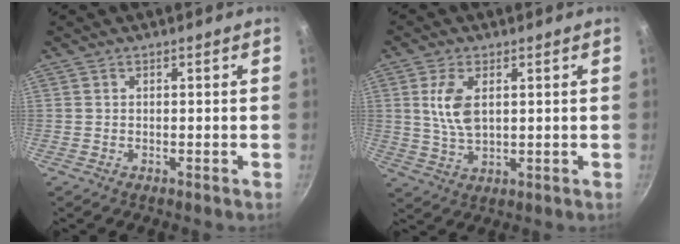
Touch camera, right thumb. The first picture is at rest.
{"total": 7.3, "force": [1.7, 3.8, 5.9], "torque": [-0.115, -0.009, 0.036]}